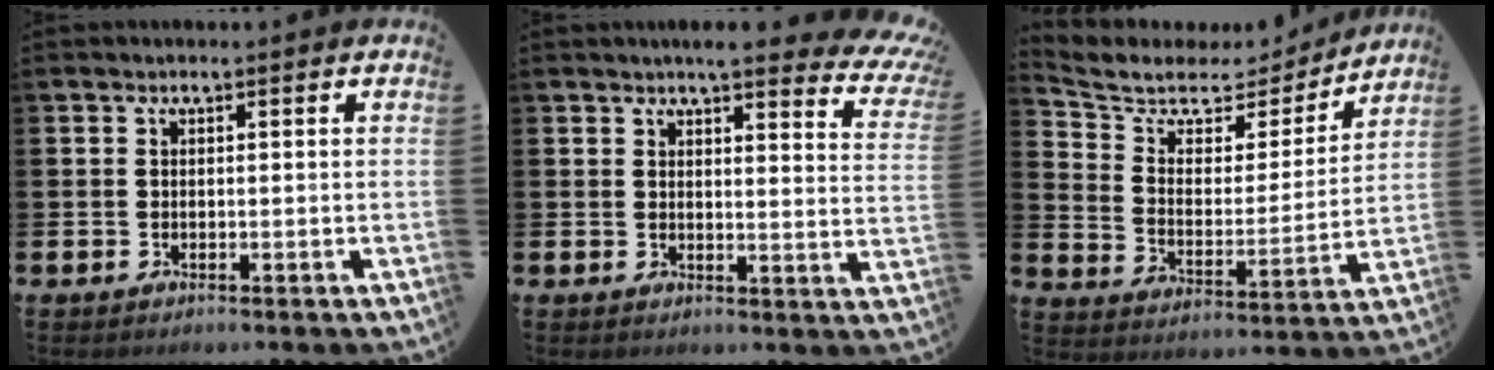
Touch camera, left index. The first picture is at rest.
{"total": 4.9, "force": [4.6, 0.8, 1.7], "torque": [-0.019, -0.035, 0.074]}
{"total": 6.2, "force": [5.1, 3.1, 1.5], "torque": [-0.067, -0.039, 0.081]}